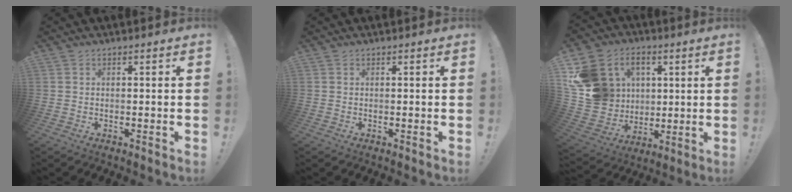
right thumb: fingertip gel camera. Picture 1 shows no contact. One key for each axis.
{"total": 0.0}
{"total": 16.1, "fx": 4.6, "fy": 14.5, "fz": 5.2, "tx": -0.091, "ty": -0.007, "tz": 0.117}